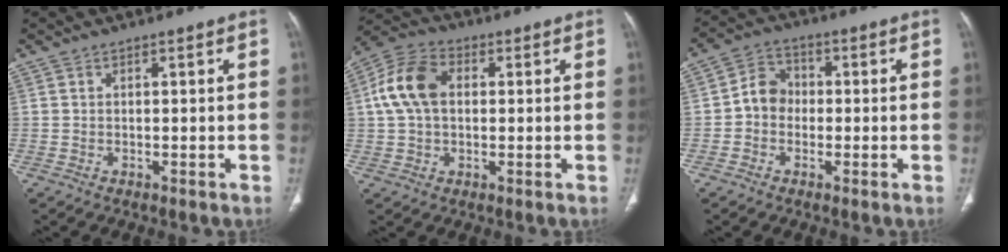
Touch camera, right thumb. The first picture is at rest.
{"total": 10.7, "force": [1.6, 7.2, 7.7], "torque": [-0.155, 0.026, 0.024]}
{"total": 5.9, "force": [-0.7, 5.1, 3.0], "torque": [-0.031, 0.021, -0.026]}